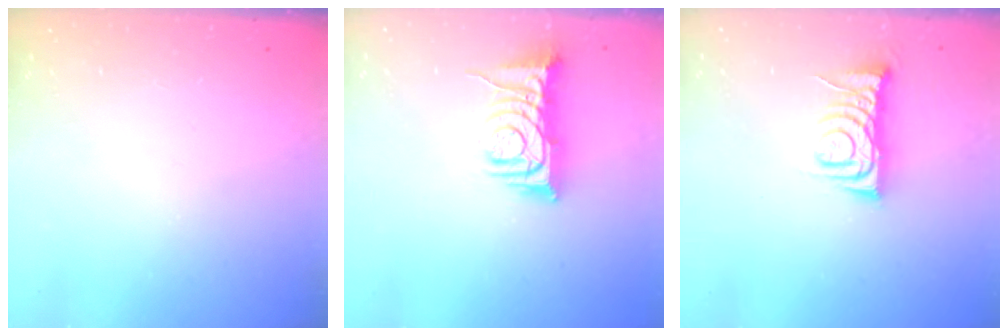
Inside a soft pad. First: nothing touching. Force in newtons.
{"total": 8.8, "press": 8.8, "slide": 0.4}
{"total": 6.8, "press": 6.8, "slide": 0.6}